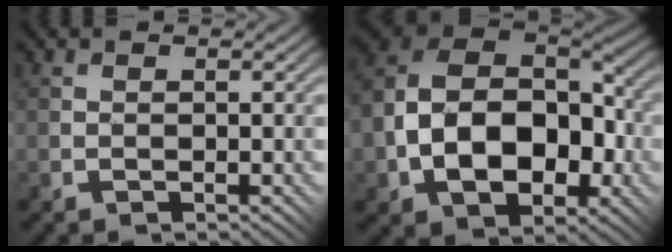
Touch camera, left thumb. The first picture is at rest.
{"total": 14.0, "force": [-1.8, 9.8, 9.9], "torque": [-0.200, -0.014, -0.026]}